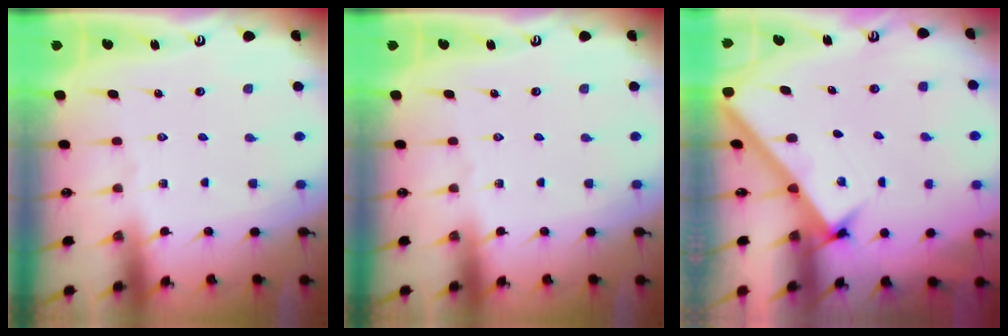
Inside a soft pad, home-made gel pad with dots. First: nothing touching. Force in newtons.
{"total": 0.0}
{"total": 2.6, "press": 2.6, "slide": 0.3}